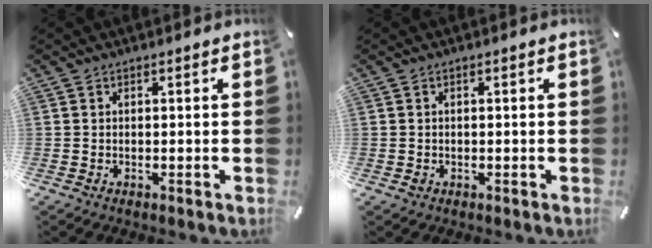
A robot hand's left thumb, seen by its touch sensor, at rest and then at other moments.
{"total": 1.0, "force": [-0.2, 0.8, 0.5], "torque": [-0.010, 0.003, -0.006]}